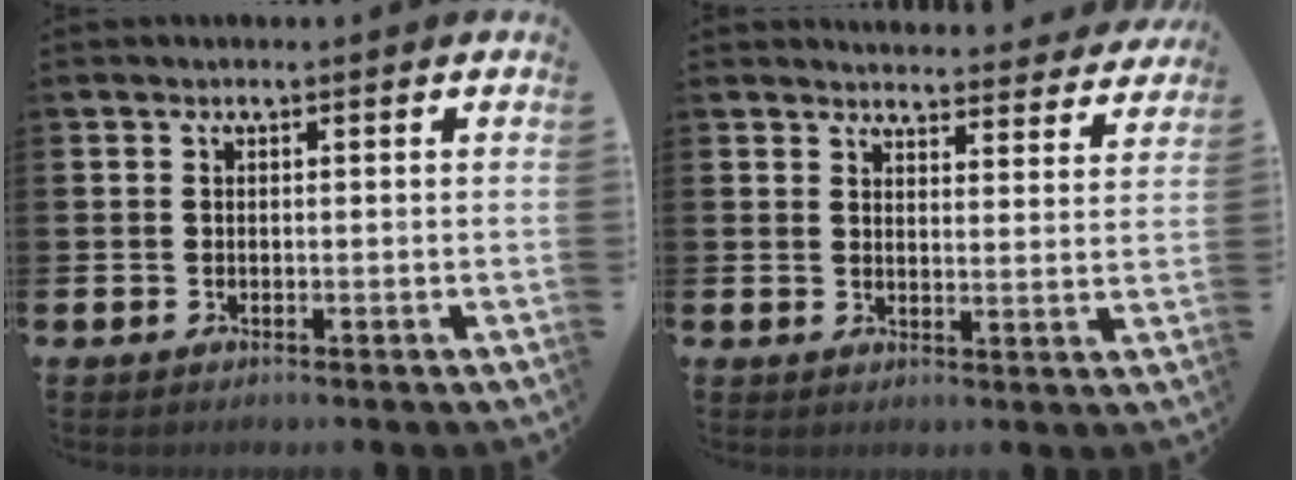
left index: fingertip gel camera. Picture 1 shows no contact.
{"total": 4.2, "force": [4.1, 0.5, 0.0], "torque": [-0.002, -0.034, 0.071]}